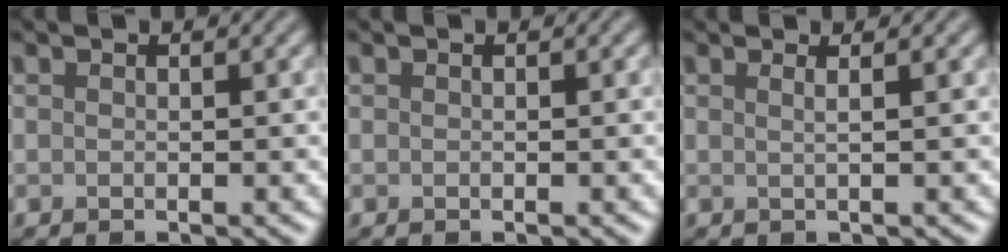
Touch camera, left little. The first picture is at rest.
{"total": 0.0}
{"total": 1.6, "force": [0.6, 0.7, 1.3], "torque": [-0.011, -0.001, -0.011]}